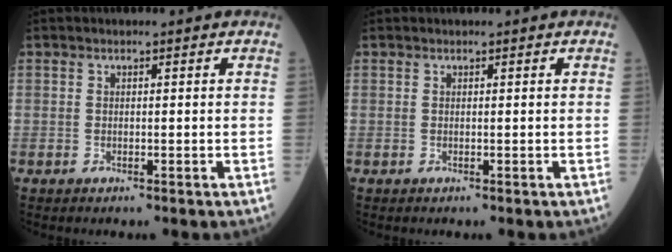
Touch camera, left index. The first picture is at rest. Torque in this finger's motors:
{"motor_torque": [-0.38, -0.35, -0.05, 0.02]}